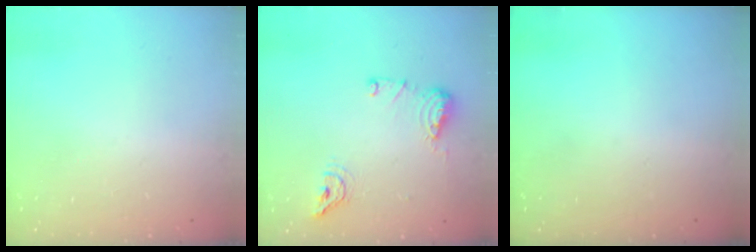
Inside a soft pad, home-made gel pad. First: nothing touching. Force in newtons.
{"total": 8.9, "press": 8.7, "slide": 1.7}
{"total": 0.0}